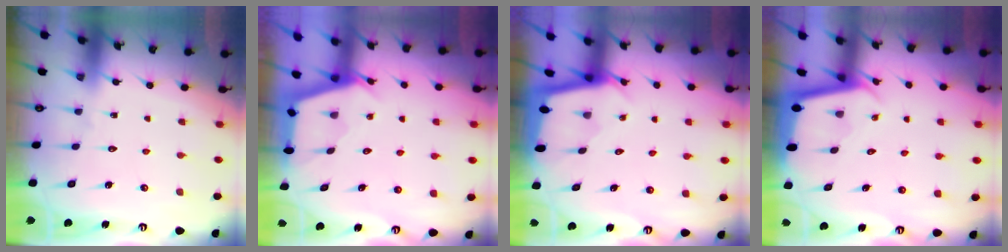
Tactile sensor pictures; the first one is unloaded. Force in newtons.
{"total": 2.7, "press": 2.7, "slide": 0.3}
{"total": 2.1, "press": 2.1, "slide": 0.1}
{"total": 1.9, "press": 1.9, "slide": 0.1}